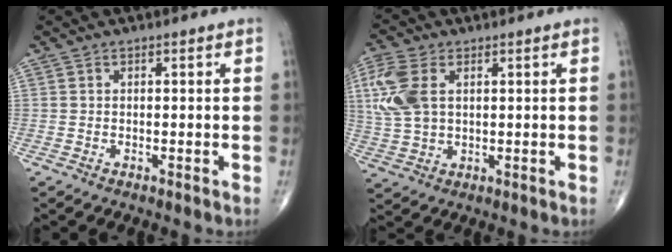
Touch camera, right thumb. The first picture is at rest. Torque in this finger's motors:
{"motor_torque": [0.20, 0.23, 0.69, 0.71, 0.21]}